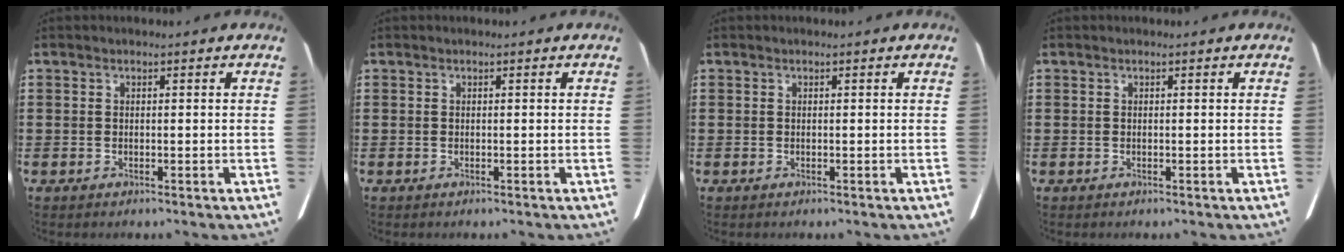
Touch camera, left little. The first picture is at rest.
{"total": 0.0}
{"total": 0.0}
{"total": 0.0}